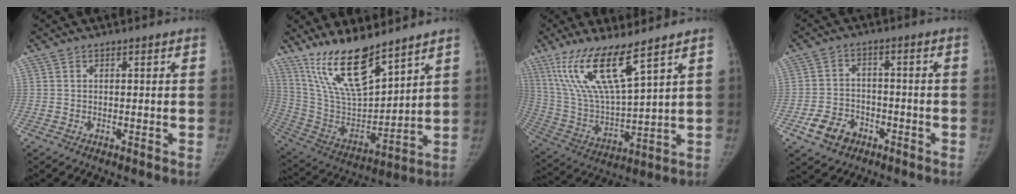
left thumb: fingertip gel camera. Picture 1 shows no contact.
{"total": 17.6, "force": [13.0, 4.8, 10.8], "torque": [-0.170, -0.074, 0.259]}
{"total": 16.1, "force": [9.9, 3.2, 12.3], "torque": [-0.245, -0.054, 0.209]}
{"total": 7.1, "force": [-3.8, 5.2, 3.0], "torque": [-0.041, 0.022, -0.062]}